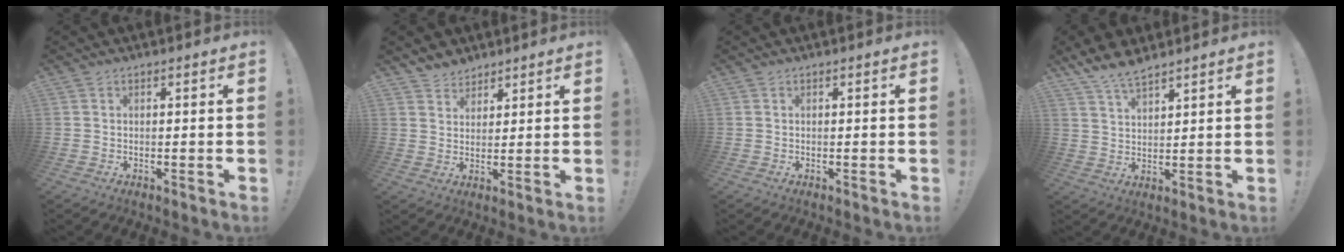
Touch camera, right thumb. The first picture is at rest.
{"total": 5.0, "force": [4.3, 2.6, 0.5], "torque": [-0.009, -0.027, 0.081]}
{"total": 0.0}
{"total": 7.1, "force": [6.2, 2.0, 2.9], "torque": [-0.055, -0.032, 0.115]}